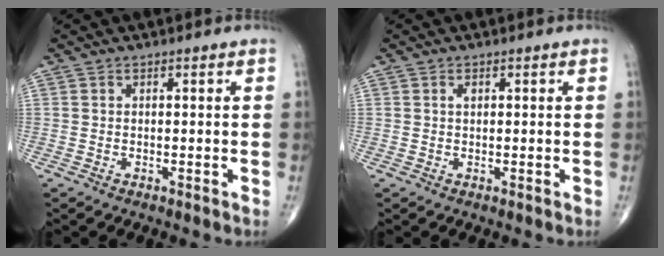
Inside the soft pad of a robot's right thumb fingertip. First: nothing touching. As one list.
[{"total": 0.9, "force": [0.3, 0.5, 0.6], "torque": [-0.011, 0.000, 0.005]}]